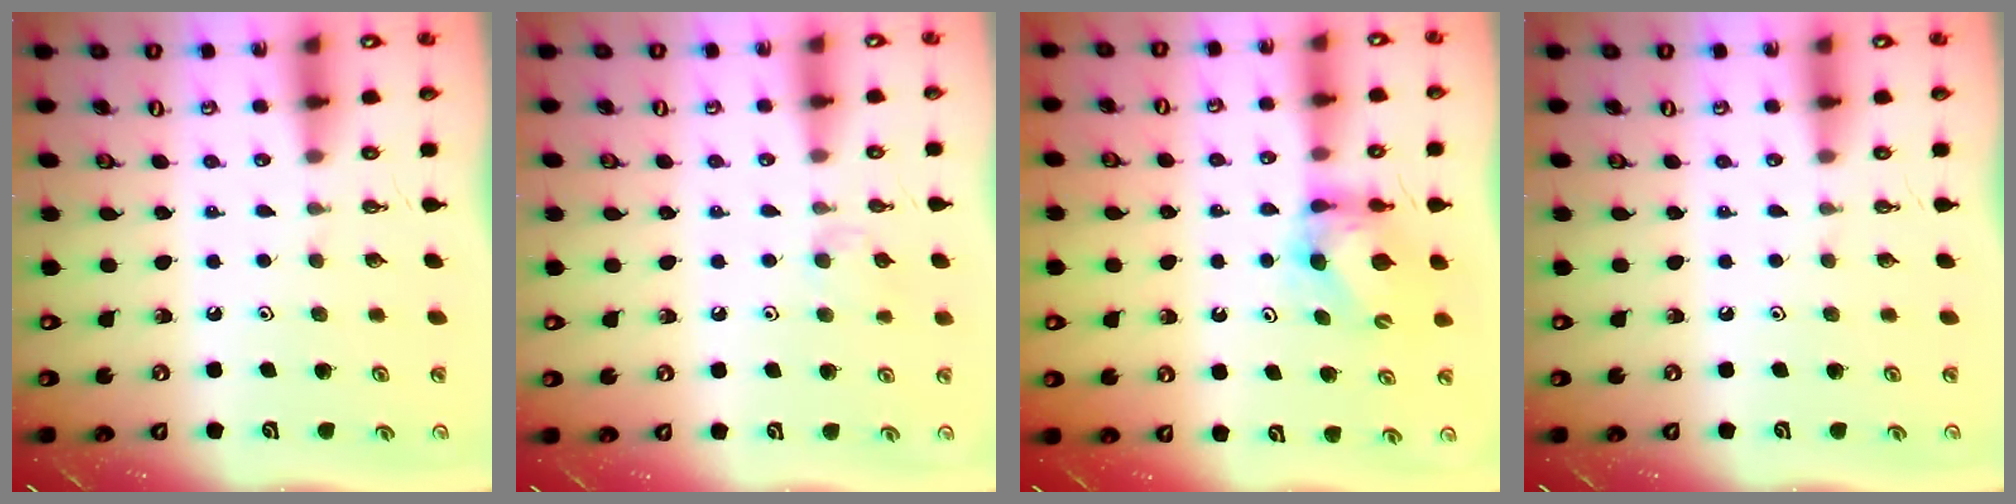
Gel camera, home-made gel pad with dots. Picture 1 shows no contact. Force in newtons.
{"total": 5.1, "press": 5.0, "slide": 0.7}
{"total": 6.7, "press": 6.7, "slide": 0.2}
{"total": 0.0}